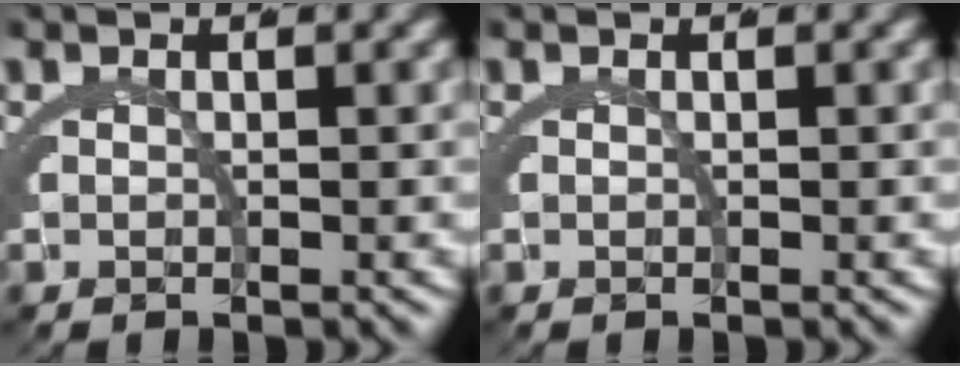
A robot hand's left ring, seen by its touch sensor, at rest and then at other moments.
{"total": 0.0}